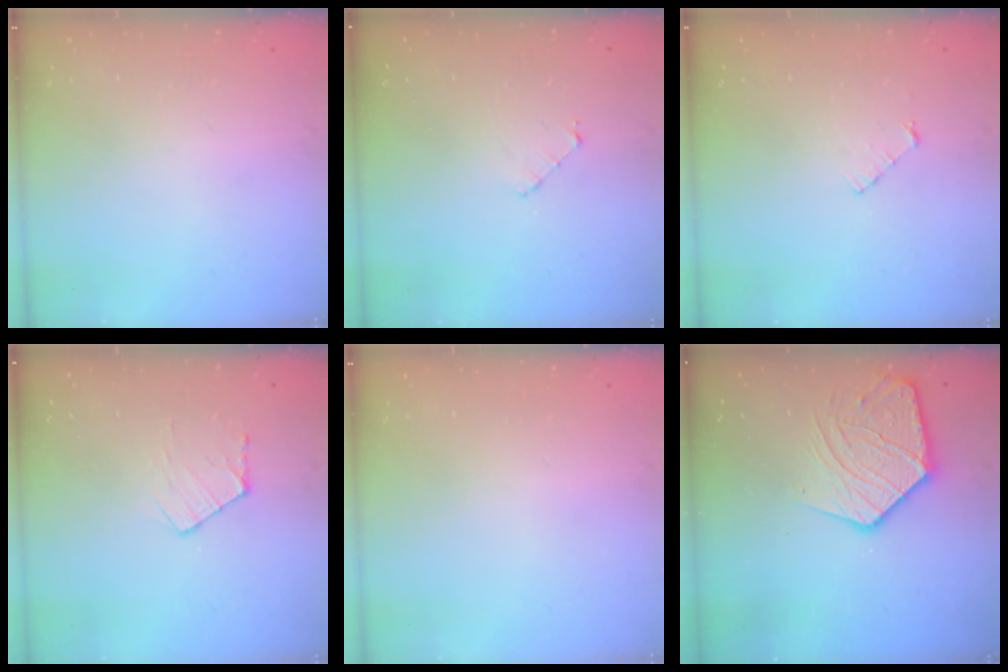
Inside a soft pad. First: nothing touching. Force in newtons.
{"total": 3.0, "press": 3.0, "slide": 0.3}
{"total": 3.4, "press": 3.3, "slide": 0.3}
{"total": 6.2, "press": 6.1, "slide": 0.8}
{"total": 0.0}
{"total": 14.5, "press": 14.4, "slide": 1.3}